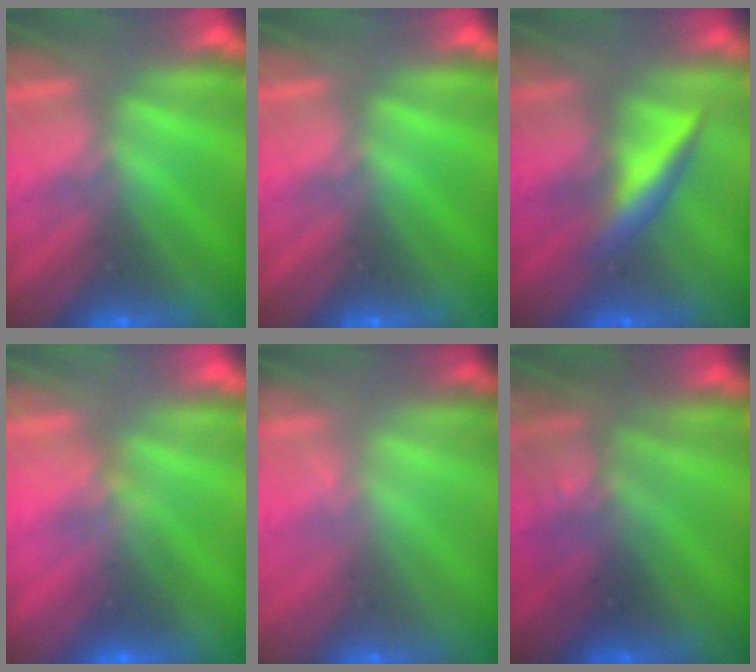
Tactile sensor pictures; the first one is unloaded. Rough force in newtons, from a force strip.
{"total": 0.0}
{"total": 2.4}
{"total": 2.9}
{"total": 1.6}
{"total": 2.8}